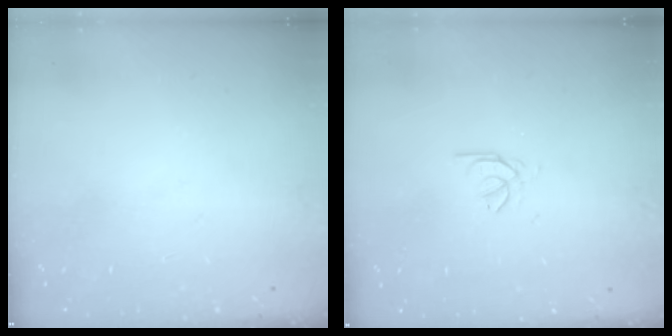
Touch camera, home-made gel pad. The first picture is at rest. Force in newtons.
{"total": 0.9, "press": 0.8, "slide": 0.4}